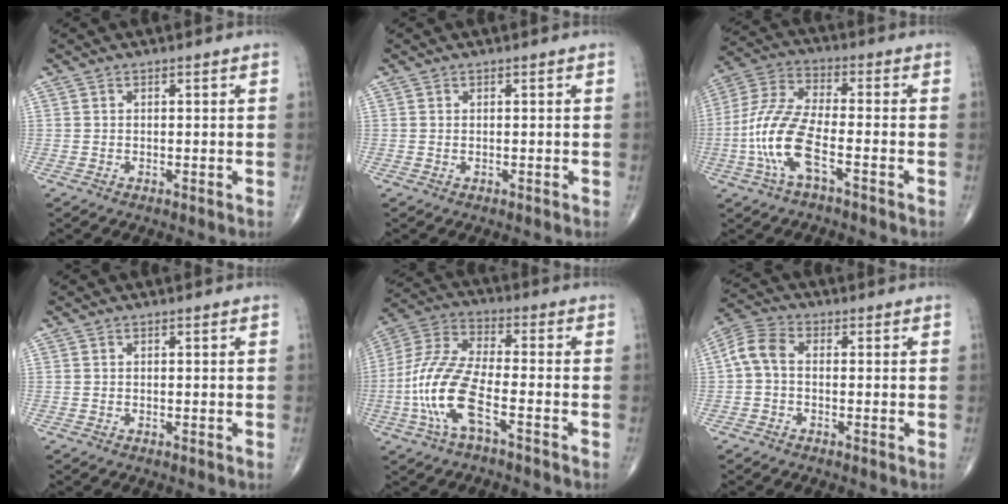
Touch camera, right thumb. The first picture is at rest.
{"total": 0.0}
{"total": 12.2, "force": [-4.2, 4.1, 10.7], "torque": [-0.244, 0.032, -0.086]}
{"total": 0.0}
{"total": 13.4, "force": [-4.8, 4.4, 11.7], "torque": [-0.266, 0.032, -0.096]}
{"total": 5.6, "force": [-0.2, 3.6, 4.3], "torque": [-0.088, 0.019, -0.016]}